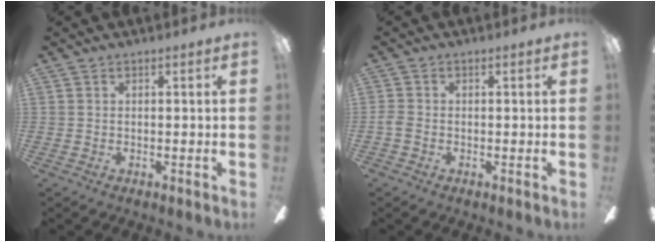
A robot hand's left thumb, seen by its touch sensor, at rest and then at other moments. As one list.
[{"total": 1.7, "force": [-0.8, 0.9, 1.1], "torque": [-0.019, 0.003, -0.013]}]